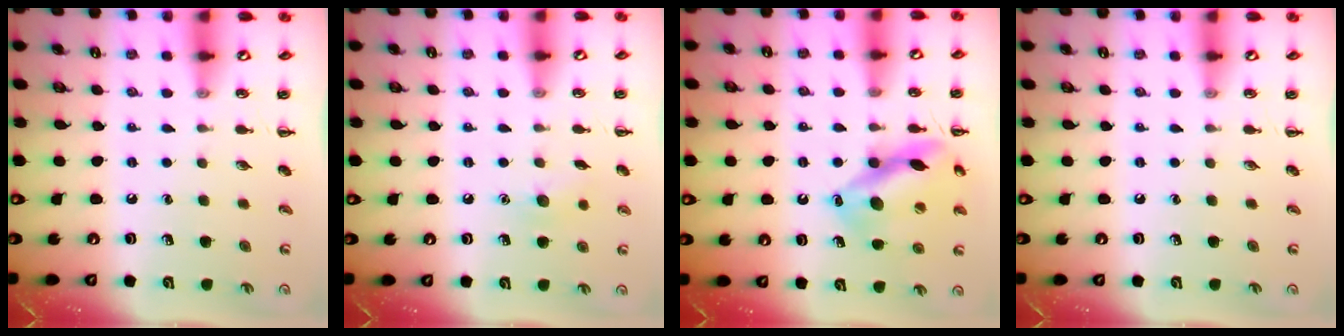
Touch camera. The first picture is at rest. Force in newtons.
{"total": 6.1, "press": 6.0, "slide": 1.3}
{"total": 14.6, "press": 14.4, "slide": 2.0}
{"total": 0.0}